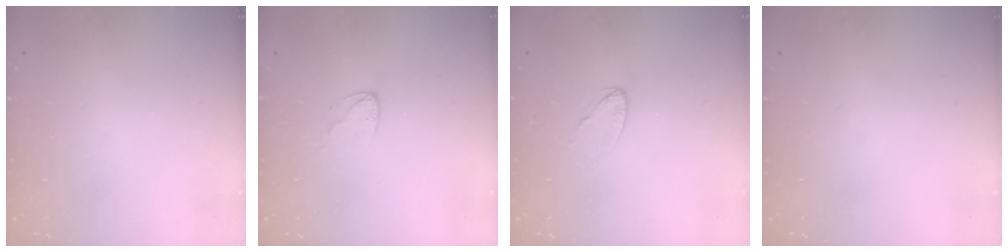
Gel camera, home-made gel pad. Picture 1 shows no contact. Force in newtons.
{"total": 3.7, "press": 3.7, "slide": 0.3}
{"total": 3.8, "press": 3.8, "slide": 0.3}
{"total": 0.0}